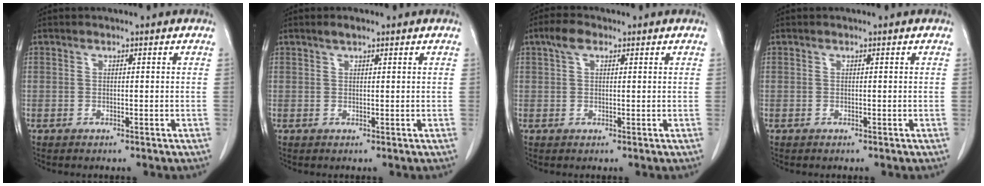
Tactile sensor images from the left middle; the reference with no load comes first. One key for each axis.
{"total": 1.2, "fx": 0.9, "fy": 0.3, "fz": 0.7, "tx": -0.016, "ty": 0.003, "tz": 0.018}
{"total": 2.8, "fx": 1.5, "fy": 1.3, "fz": 1.9, "tx": -0.043, "ty": 0.015, "tz": 0.031}
{"total": 0.0}